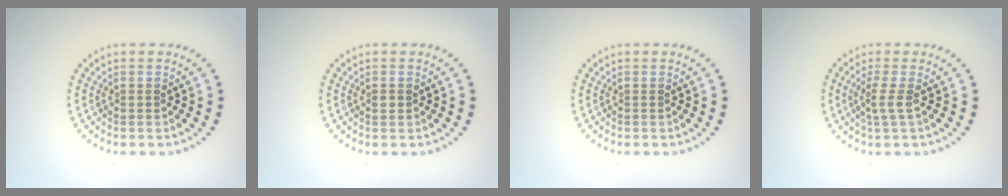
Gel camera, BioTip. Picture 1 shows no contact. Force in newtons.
{"total": 0.6, "press": 0.6, "slide": 0.2}
{"total": 0.0}
{"total": 1.7, "press": 1.3, "slide": 1.1}